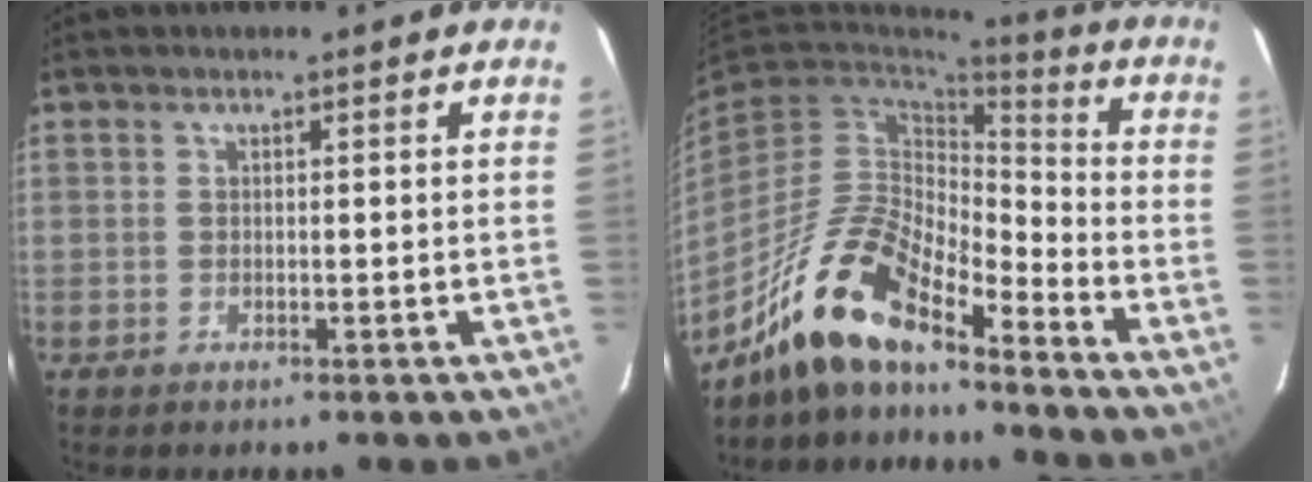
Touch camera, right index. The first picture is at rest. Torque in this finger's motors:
{"motor_torque": [1.04, -0.98, 0.91, 0.21]}